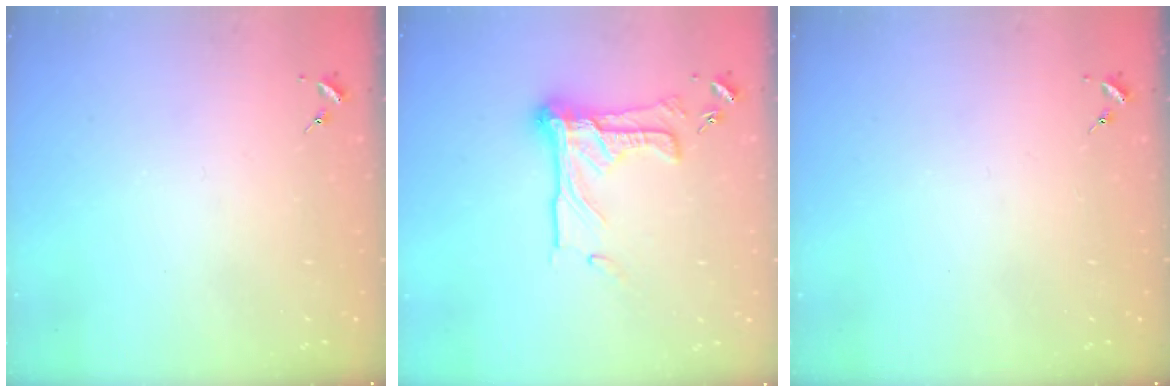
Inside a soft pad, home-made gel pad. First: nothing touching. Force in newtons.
{"total": 16.2, "press": 16.0, "slide": 2.1}
{"total": 0.0}